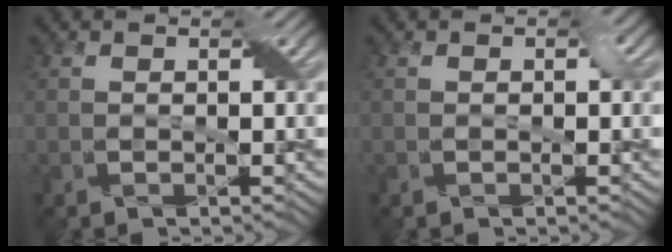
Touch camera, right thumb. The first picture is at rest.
{"total": 0.7, "force": [-0.1, 0.4, 0.5], "torque": [-0.007, -0.001, -0.004]}